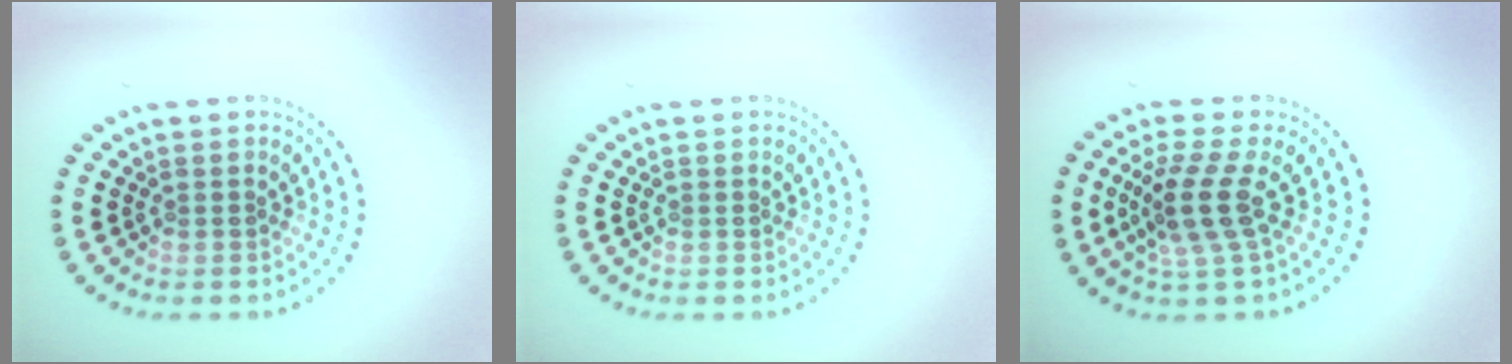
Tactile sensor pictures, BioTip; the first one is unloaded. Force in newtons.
{"total": 0.0}
{"total": 3.8, "press": 3.0, "slide": 2.4}